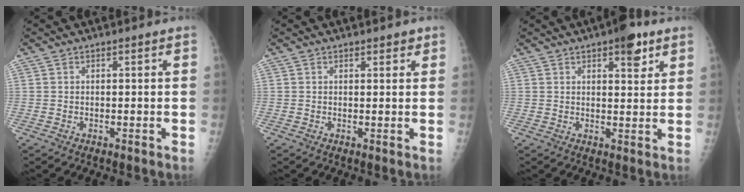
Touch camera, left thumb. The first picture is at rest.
{"total": 1.6, "force": [1.2, 0.8, 0.7], "torque": [0.003, -0.006, 0.012]}
{"total": 6.1, "force": [3.6, 2.4, 4.3], "torque": [-0.041, -0.015, 0.044]}